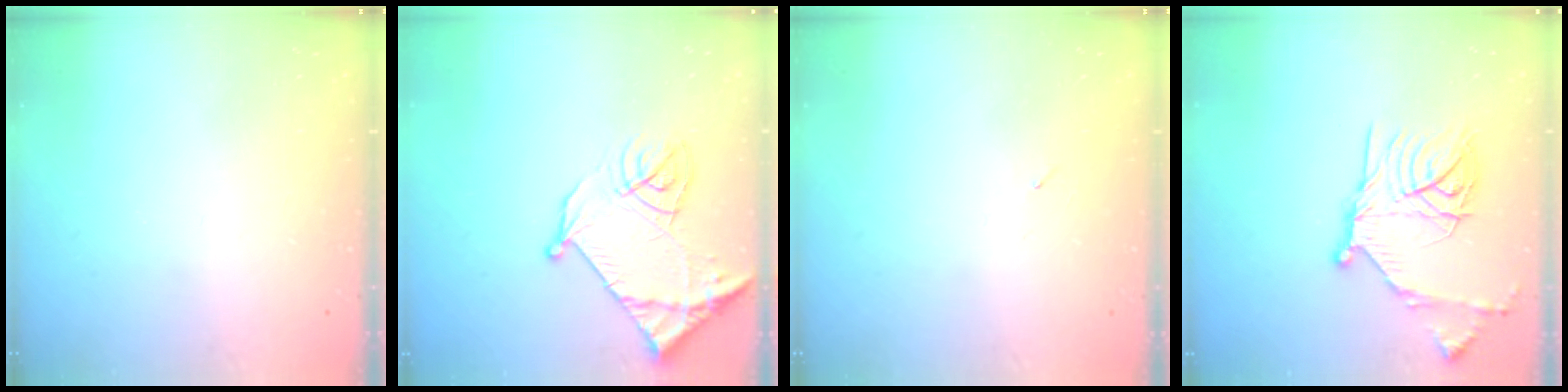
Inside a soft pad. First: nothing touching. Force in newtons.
{"total": 14.4, "press": 14.3, "slide": 1.6}
{"total": 2.2, "press": 1.9, "slide": 1.2}
{"total": 19.9, "press": 19.8, "slide": 1.5}